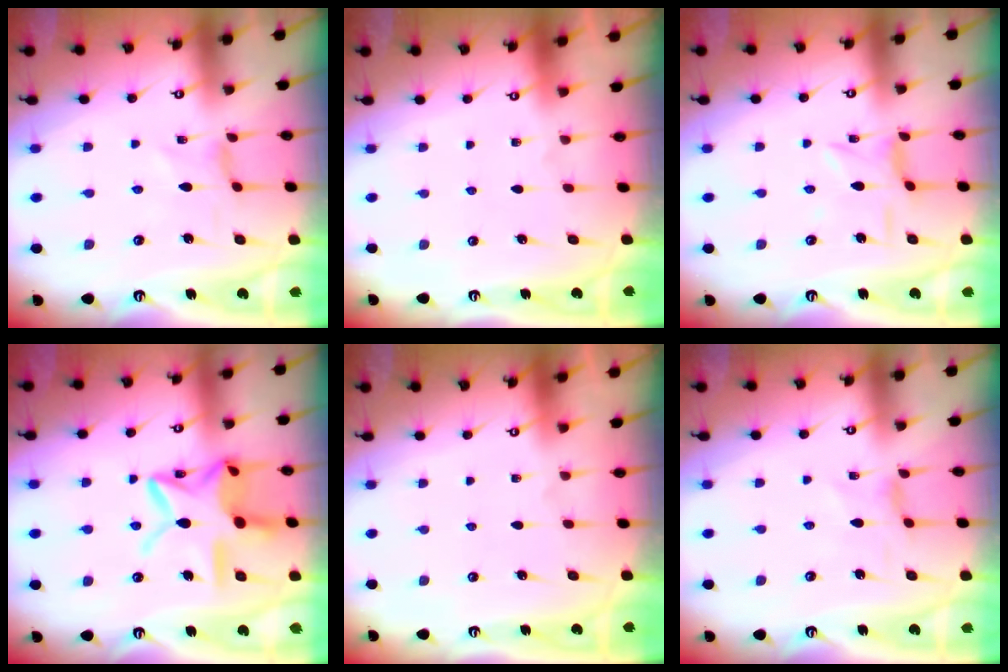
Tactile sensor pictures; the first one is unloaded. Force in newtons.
{"total": 0.0}
{"total": 1.6, "press": 1.6, "slide": 0.5}
{"total": 17.2, "press": 17.1, "slide": 1.3}
{"total": 0.0}
{"total": 2.3, "press": 2.3, "slide": 0.4}